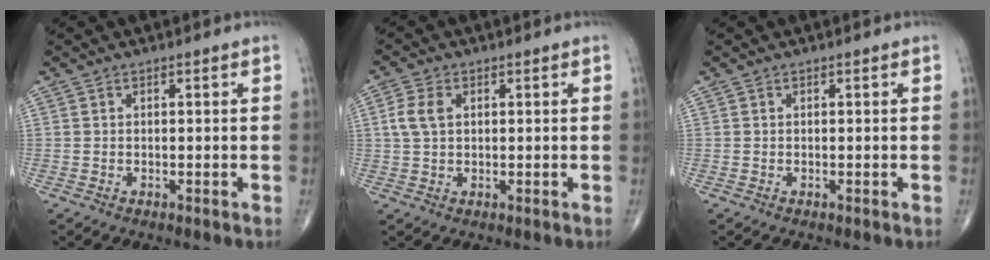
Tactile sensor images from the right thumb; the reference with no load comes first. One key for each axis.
{"total": 4.4, "fx": 1.0, "fy": 2.8, "fz": 3.2, "tx": -0.074, "ty": 0.006, "tz": 0.018}
{"total": 0.0}